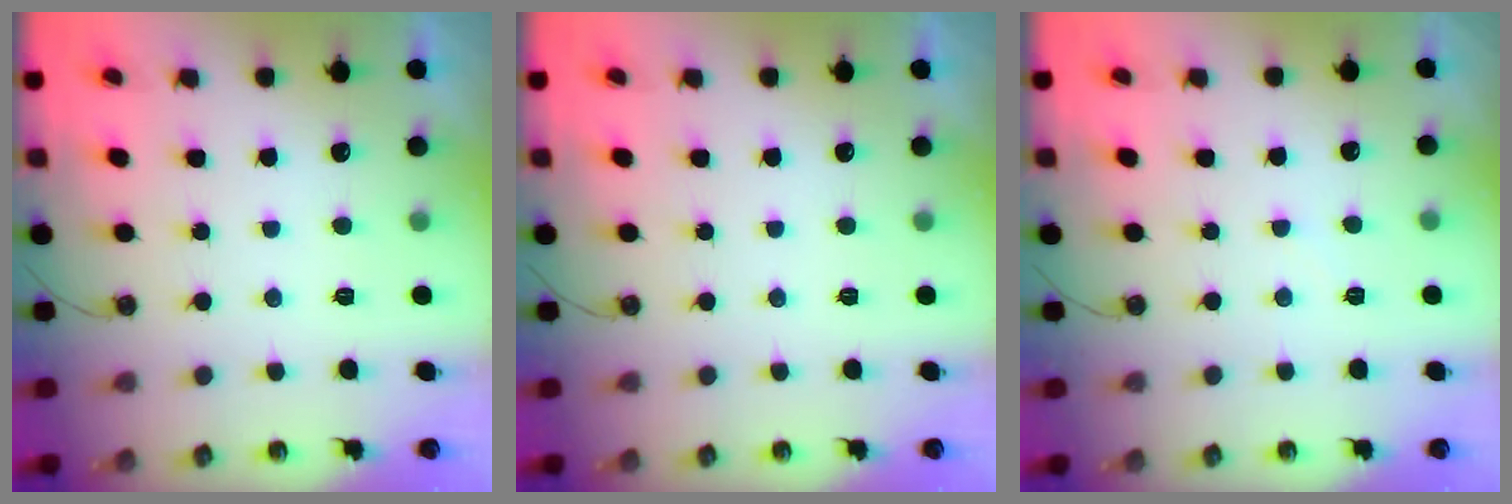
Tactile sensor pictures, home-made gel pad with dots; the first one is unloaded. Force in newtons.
{"total": 0.0}
{"total": 2.5, "press": 2.5, "slide": 0.4}